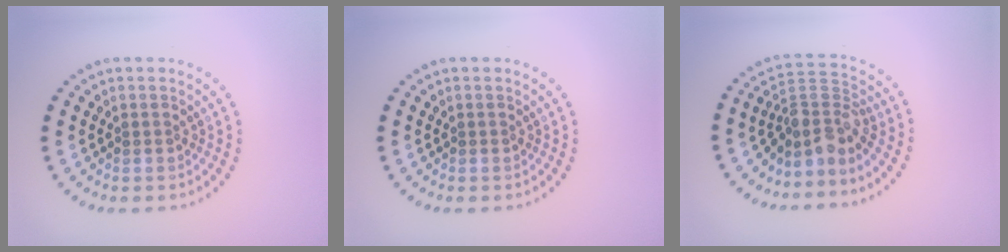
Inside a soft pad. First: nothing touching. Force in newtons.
{"total": 0.0}
{"total": 3.7, "press": 2.5, "slide": 2.7}